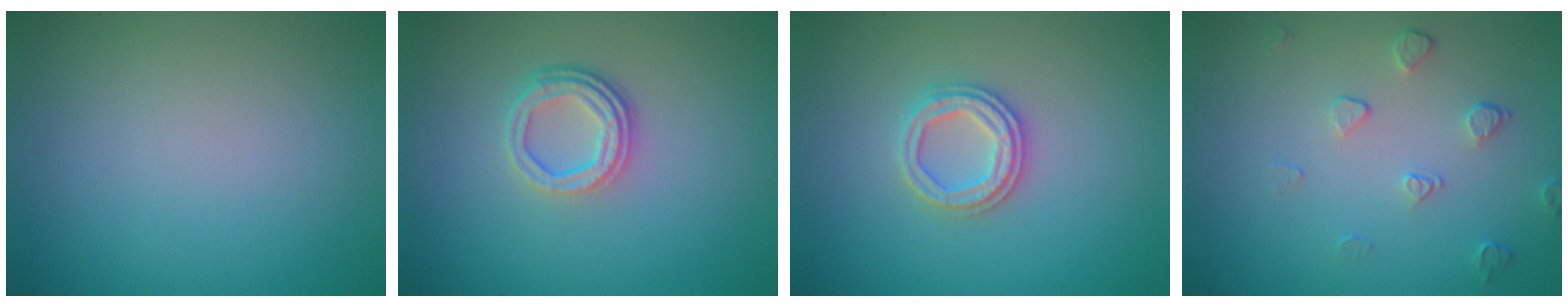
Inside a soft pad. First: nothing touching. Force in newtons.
{"total": 3.4, "press": 2.6, "slide": 2.3}
{"total": 2.8, "press": 2.6, "slide": 1.0}
{"total": 1.6, "press": 1.1, "slide": 1.2}